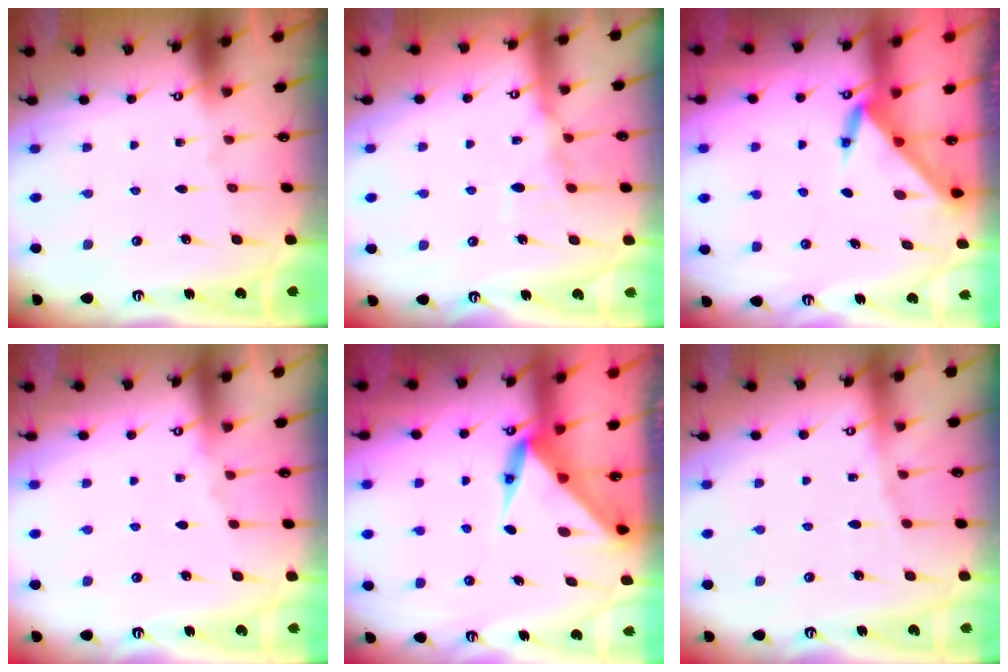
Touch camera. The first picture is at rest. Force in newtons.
{"total": 9.4, "press": 9.3, "slide": 0.8}
{"total": 3.4, "press": 3.4, "slide": 0.1}
{"total": 3.8, "press": 3.8, "slide": 0.7}
{"total": 4.7, "press": 4.7, "slide": 0.2}
{"total": 5.3, "press": 5.3, "slide": 0.7}